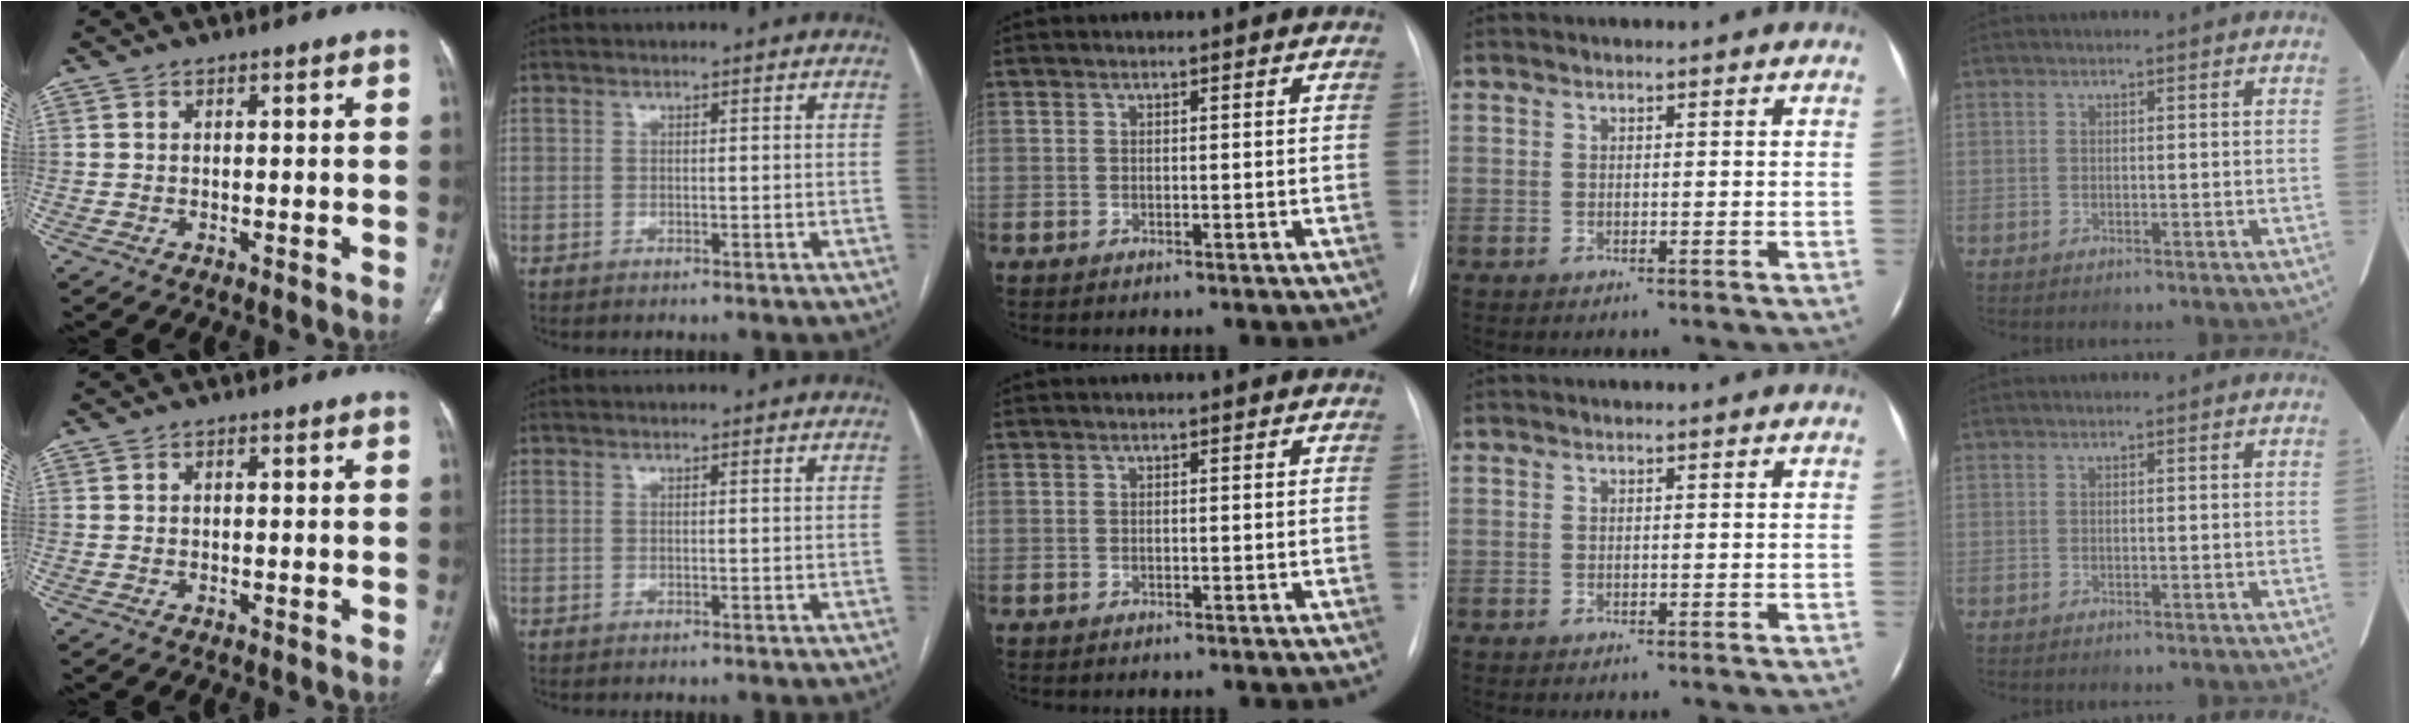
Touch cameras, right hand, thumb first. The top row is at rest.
{}